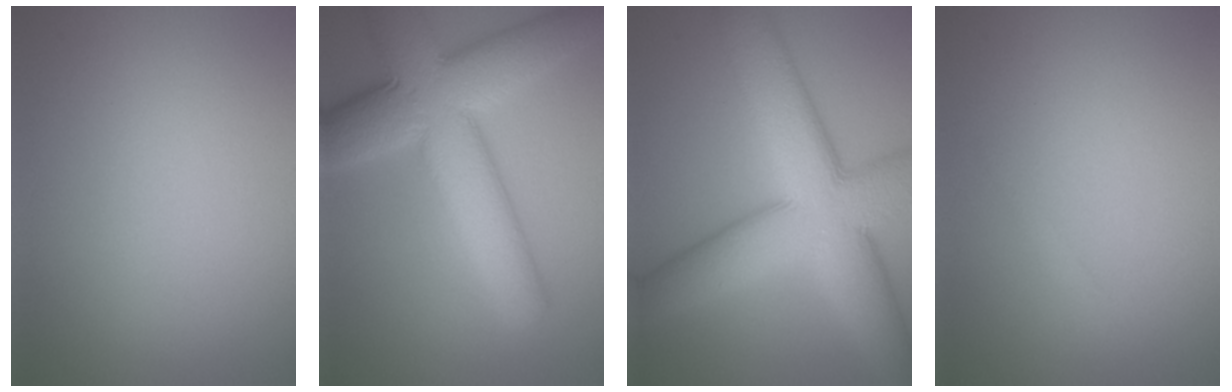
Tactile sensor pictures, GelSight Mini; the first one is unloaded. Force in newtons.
{"total": 10.8, "press": 10.8, "slide": 0.6}
{"total": 12.3, "press": 12.3, "slide": 0.6}
{"total": 0.8, "press": 0.8, "slide": 0.0}